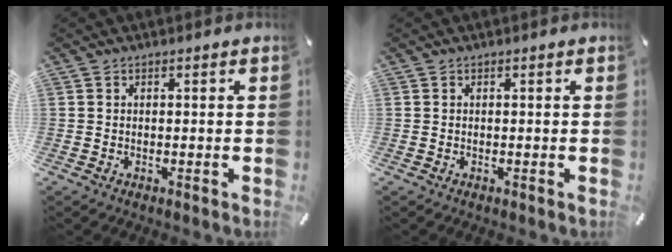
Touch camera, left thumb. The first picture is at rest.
{"total": 0.0}